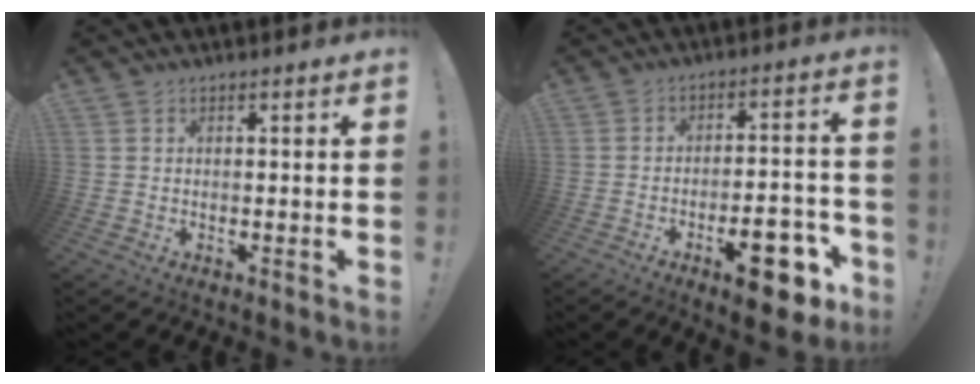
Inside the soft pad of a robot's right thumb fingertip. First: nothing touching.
{"total": 14.6, "force": [-7.7, 6.1, 10.8], "torque": [-0.117, 0.055, -0.115]}